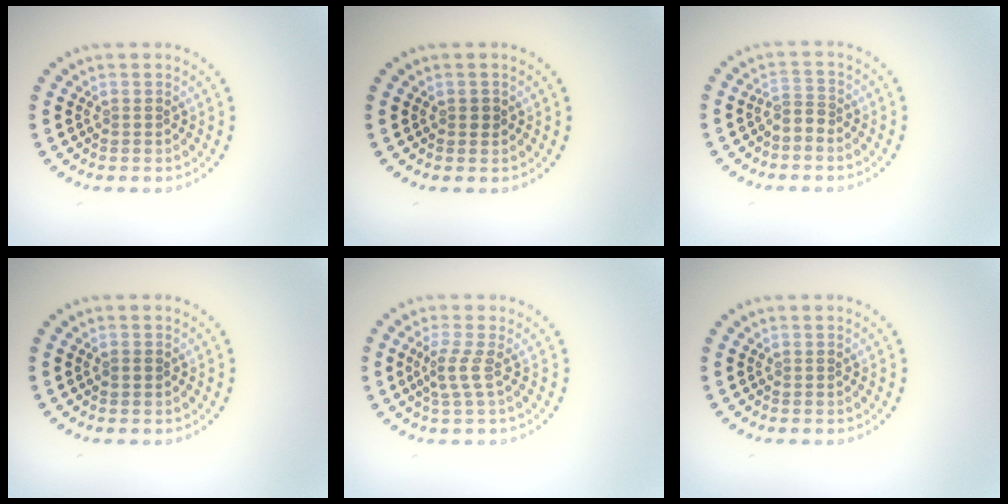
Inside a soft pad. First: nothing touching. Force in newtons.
{"total": 0.9, "press": 0.9, "slide": 0.1}
{"total": 1.8, "press": 1.2, "slide": 1.2}
{"total": 0.9, "press": 0.9, "slide": 0.2}
{"total": 2.0, "press": 1.3, "slide": 1.5}
{"total": 0.0}